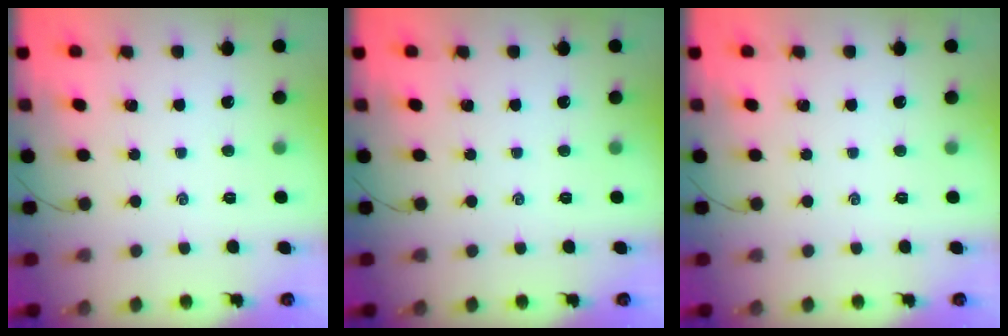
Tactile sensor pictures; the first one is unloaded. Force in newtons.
{"total": 0.0}
{"total": 0.0}